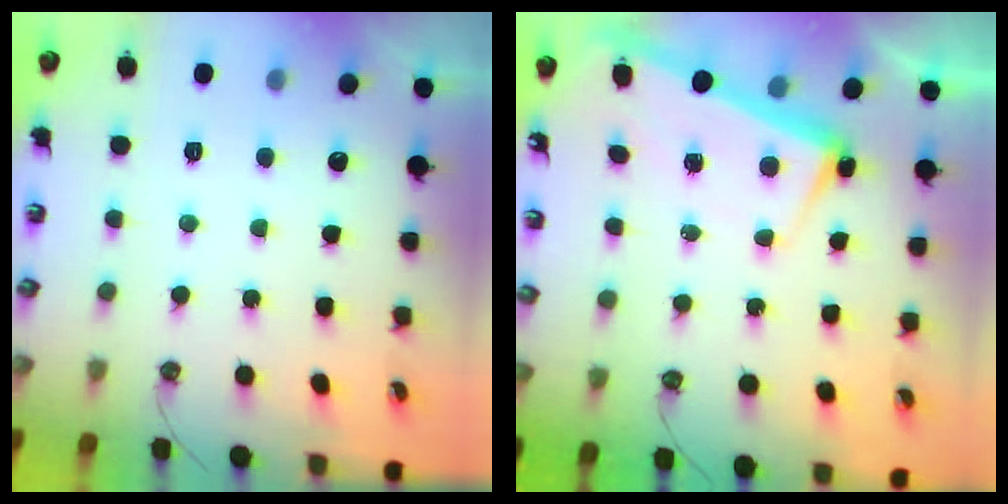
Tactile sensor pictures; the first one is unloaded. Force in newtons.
{"total": 2.4, "press": 2.3, "slide": 0.7}